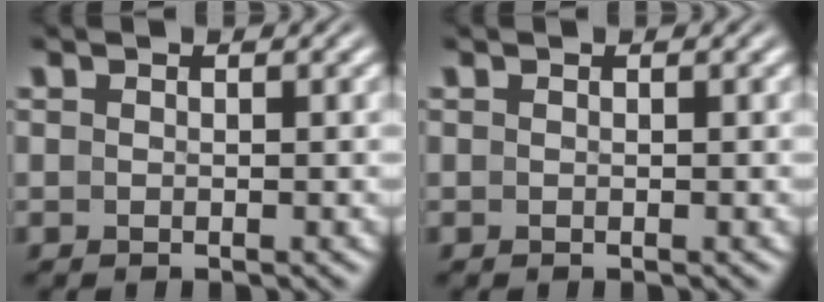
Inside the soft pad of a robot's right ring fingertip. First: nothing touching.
{"total": 0.0}